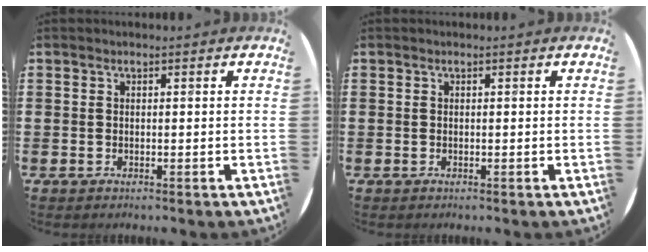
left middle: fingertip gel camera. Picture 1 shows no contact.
{"total": 0.0}